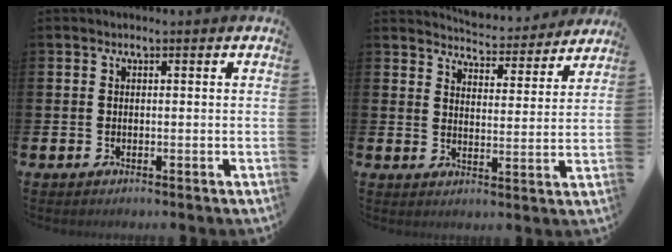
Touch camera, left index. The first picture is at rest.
{"total": 5.2, "force": [5.2, 0.4, 0.1], "torque": [-0.013, -0.043, 0.089]}